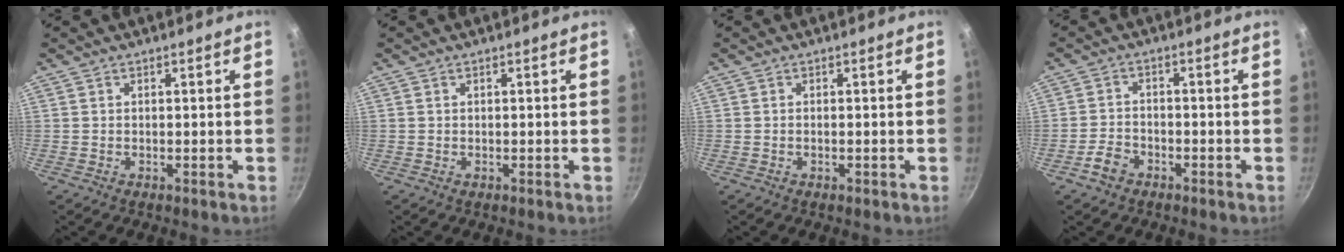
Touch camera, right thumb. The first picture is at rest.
{"total": 0.0}
{"total": 0.5, "force": [-0.2, 0.2, 0.4], "torque": [-0.006, 0.003, -0.004]}
{"total": 4.1, "force": [-2.5, 2.7, 1.8], "torque": [-0.029, 0.028, -0.046]}